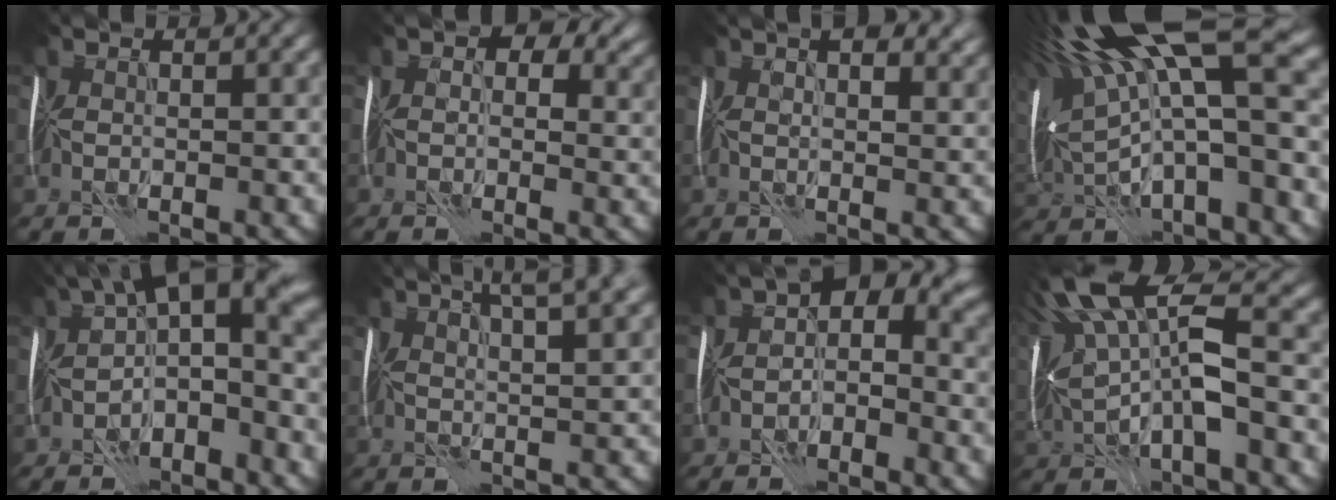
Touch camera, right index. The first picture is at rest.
{"total": 6.5, "force": [1.9, 4.5, 4.2], "torque": [-0.034, 0.022, 0.012]}
{"total": 8.2, "force": [4.4, 4.3, 5.4], "torque": [-0.046, 0.039, 0.039]}
{"total": 16.5, "force": [4.2, 5.1, 15.2], "torque": [-0.288, 0.007, 0.106]}
{"total": 7.0, "force": [-0.7, 2.9, 6.3], "torque": [-0.104, 0.027, -0.024]}
{"total": 7.8, "force": [5.3, 2.2, 5.2], "torque": [-0.054, 0.052, 0.058]}
{"total": 3.2, "force": [-1.0, 1.8, 2.4], "torque": [-0.039, 0.019, -0.025]}
{"total": 11.6, "force": [2.3, 4.2, 10.6], "torque": [-0.224, 0.024, 0.047]}